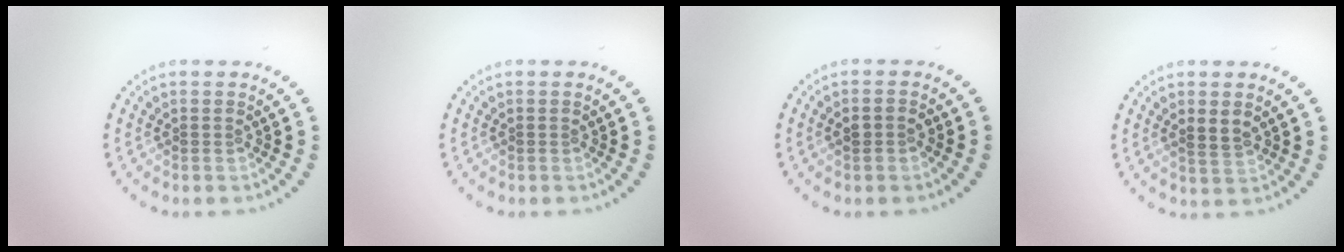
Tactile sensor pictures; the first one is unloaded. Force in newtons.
{"total": 0.0}
{"total": 1.4, "press": 1.3, "slide": 0.2}
{"total": 1.9, "press": 1.8, "slide": 0.6}